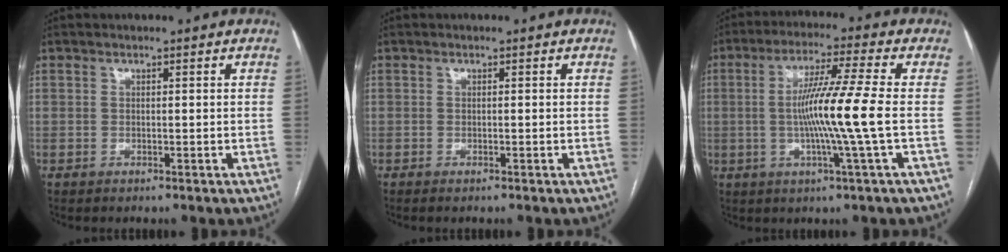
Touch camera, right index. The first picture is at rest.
{"total": 0.7, "force": [-0.5, 0.1, 0.4], "torque": [-0.010, -0.002, -0.008]}
{"total": 10.7, "force": [-1.0, -1.9, 10.5], "torque": [-0.194, -0.006, -0.019]}